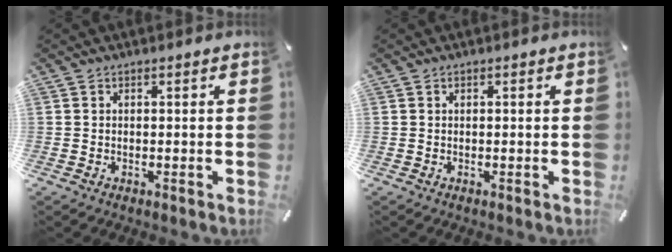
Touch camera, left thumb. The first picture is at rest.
{"total": 0.0}